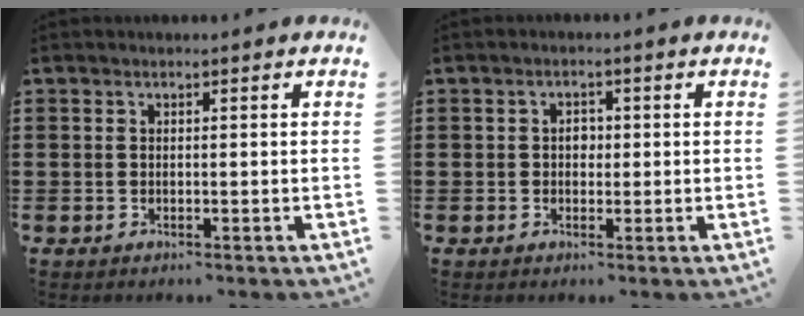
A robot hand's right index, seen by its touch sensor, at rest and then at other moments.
{"total": 1.9, "force": [0.0, 1.3, 1.4], "torque": [-0.027, 0.006, -0.002]}